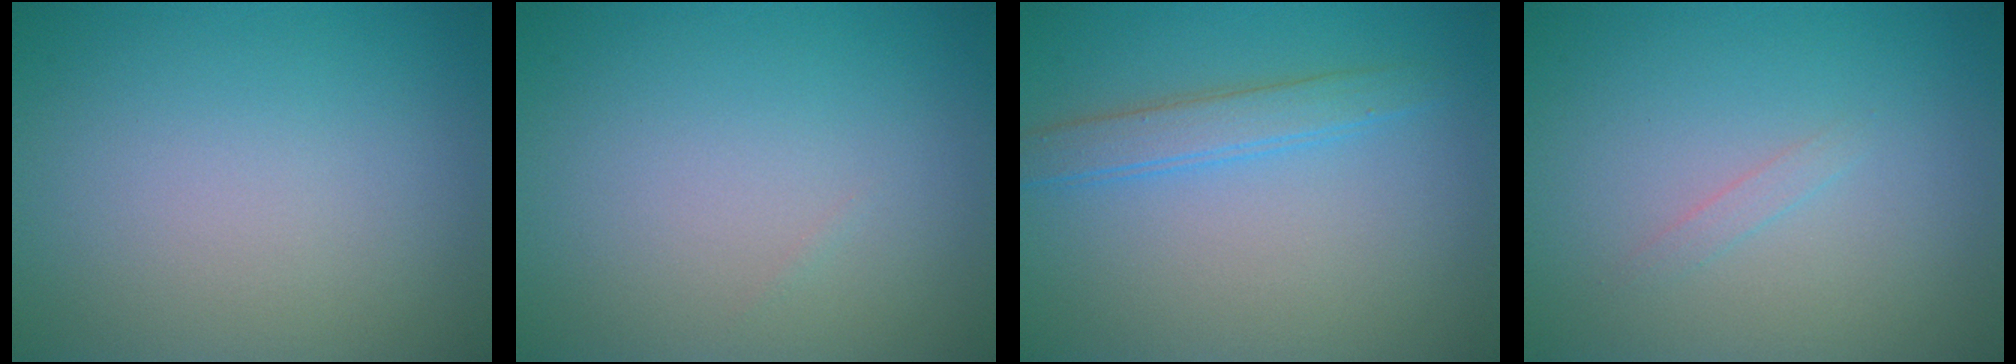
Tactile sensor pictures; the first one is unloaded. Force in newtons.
{"total": 0.0}
{"total": 2.5, "press": 2.5, "slide": 0.1}
{"total": 0.7, "press": 0.7, "slide": 0.0}